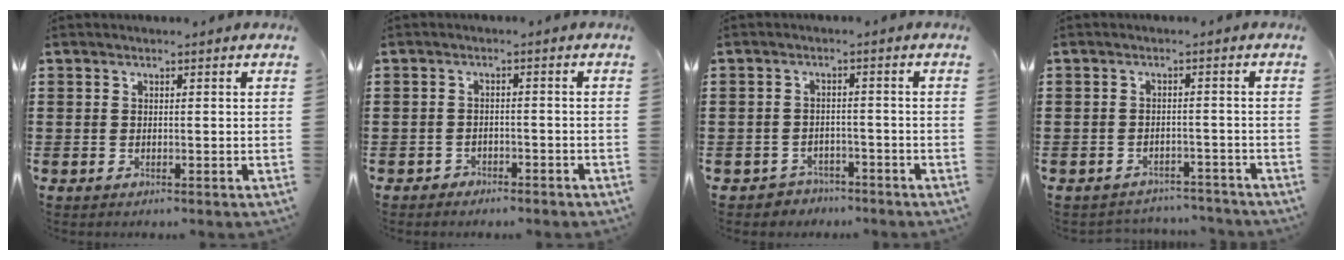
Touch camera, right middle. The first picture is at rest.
{"total": 1.9, "force": [-1.8, 0.6, -0.1], "torque": [-0.005, 0.003, -0.041]}
{"total": 2.3, "force": [-2.1, 0.8, -0.3], "torque": [-0.005, 0.003, -0.049]}
{"total": 2.6, "force": [-2.5, 0.4, -0.1], "torque": [-0.005, 0.000, -0.055]}